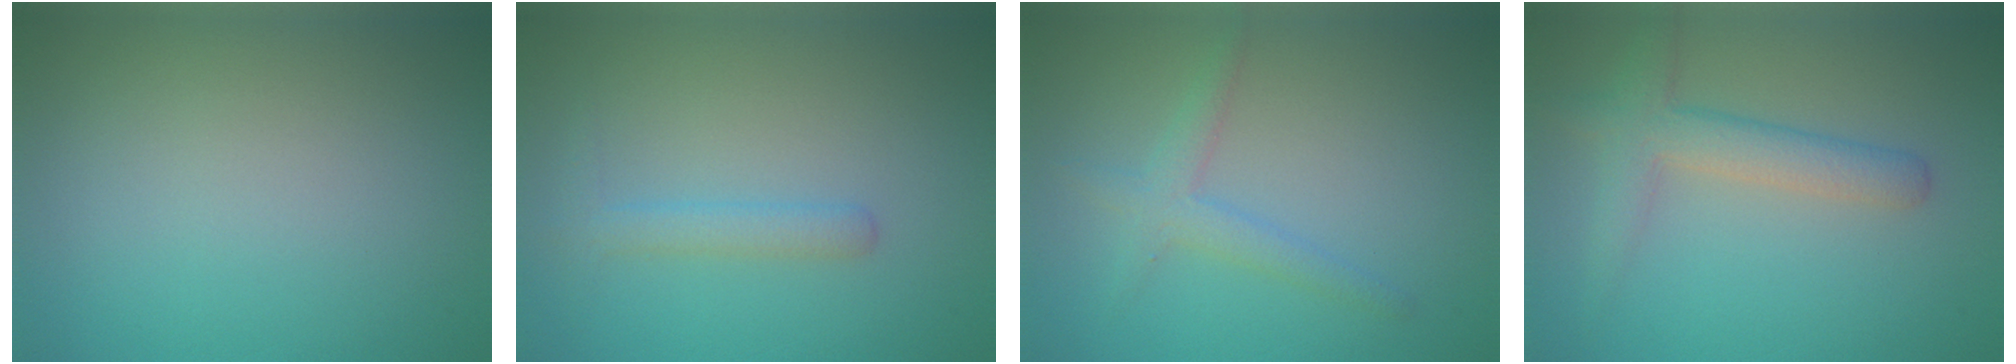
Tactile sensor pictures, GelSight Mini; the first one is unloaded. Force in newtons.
{"total": 1.9, "press": 1.9, "slide": 0.2}
{"total": 2.1, "press": 2.1, "slide": 0.1}
{"total": 3.4, "press": 3.4, "slide": 0.1}